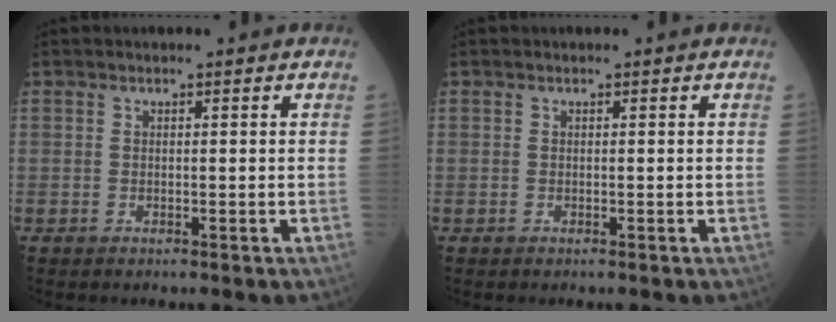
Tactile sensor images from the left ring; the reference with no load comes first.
{"total": 0.0}